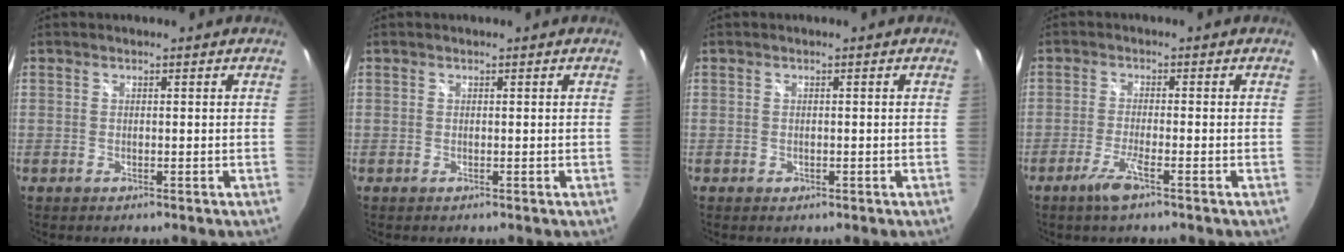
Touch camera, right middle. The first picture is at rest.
{"total": 0.0}
{"total": 0.6, "force": [-0.3, 0.5, 0.2], "torque": [-0.002, -0.003, -0.005]}
{"total": 4.1, "force": [-2.7, 0.0, 3.1], "torque": [-0.075, -0.009, -0.054]}